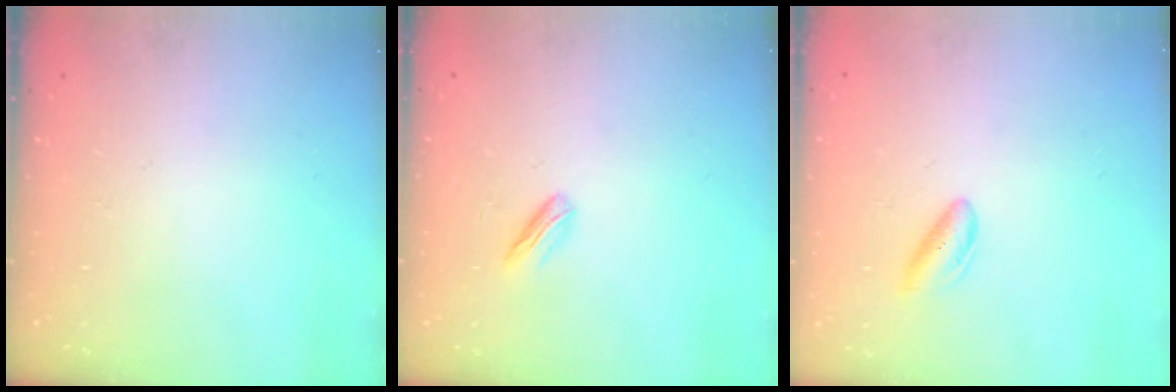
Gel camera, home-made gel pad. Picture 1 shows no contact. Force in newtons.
{"total": 2.9, "press": 2.8, "slide": 0.8}
{"total": 4.8, "press": 4.7, "slide": 1.2}